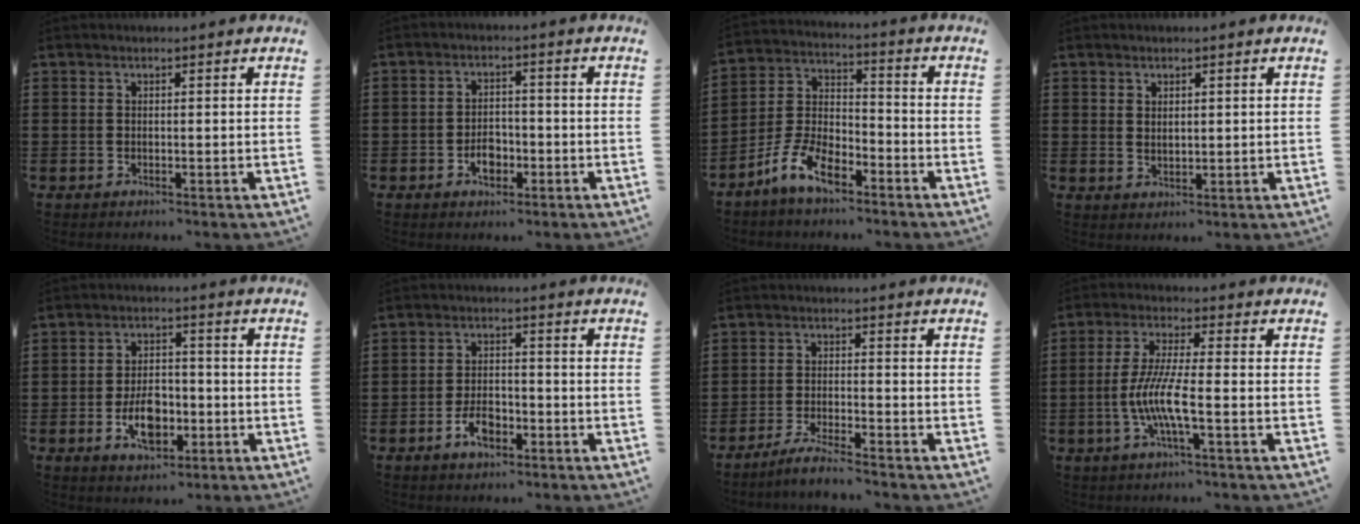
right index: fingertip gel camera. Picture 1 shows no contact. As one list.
[{"total": 3.7, "force": [-1.7, 2.4, 2.3], "torque": [-0.038, -0.004, -0.032]}, {"total": 8.5, "force": [-5.8, 3.6, 5.0], "torque": [-0.124, 0.006, -0.115]}, {"total": 1.2, "force": [0.9, 0.6, 0.4], "torque": [-0.009, 0.004, 0.018]}, {"total": 6.9, "force": [-2.2, 3.8, 5.3], "torque": [-0.089, -0.001, -0.041]}, {"total": 4.9, "force": [-2.5, 2.4, 3.4], "torque": [-0.065, 0.002, -0.044]}, {"total": 3.8, "force": [-3.5, -0.2, 1.2], "torque": [-0.029, -0.002, -0.072]}, {"total": 7.5, "force": [-2.2, 0.9, 7.1], "torque": [-0.157, -0.015, -0.051]}]